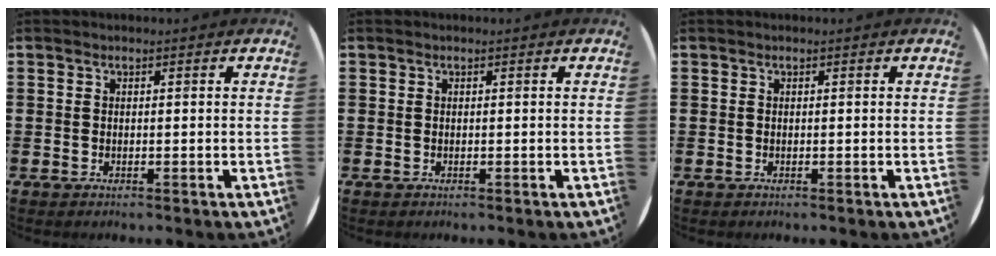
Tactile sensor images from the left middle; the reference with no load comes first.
{"total": 0.0}
{"total": 0.0}